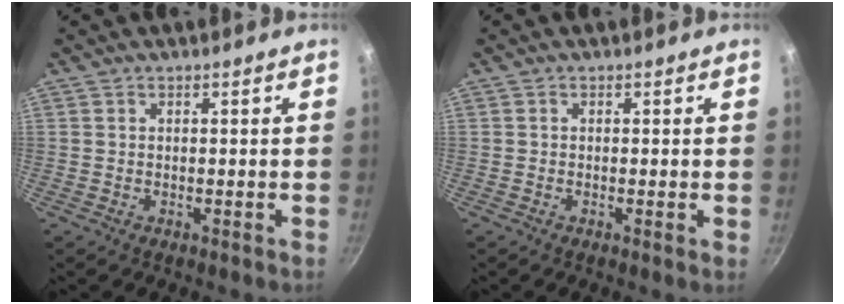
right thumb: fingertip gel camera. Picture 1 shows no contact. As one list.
[{"total": 0.7, "force": [-0.2, 0.0, 0.7], "torque": [-0.011, -0.002, -0.006]}]